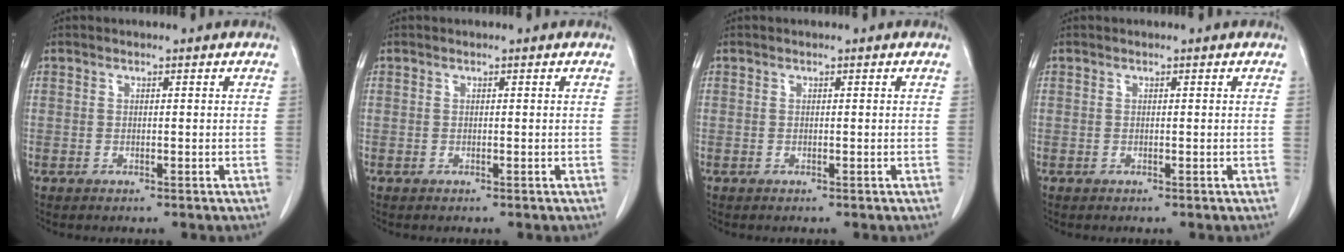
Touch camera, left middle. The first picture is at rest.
{"total": 0.0}
{"total": 0.0}
{"total": 0.0}